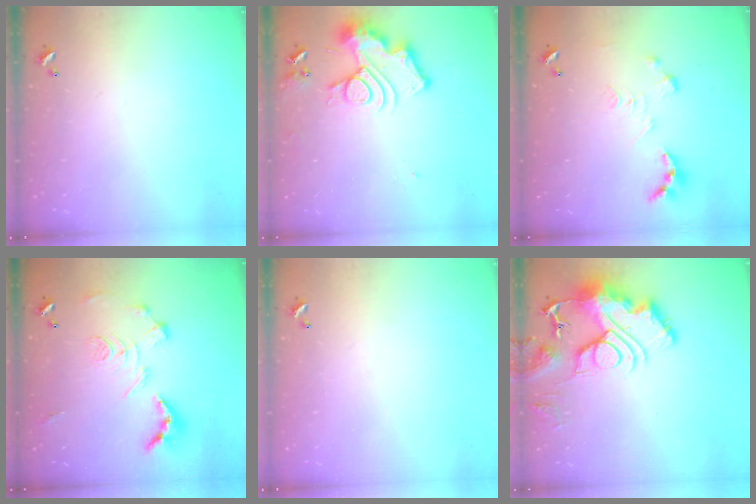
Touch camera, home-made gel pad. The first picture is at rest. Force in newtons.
{"total": 13.0, "press": 12.9, "slide": 1.3}
{"total": 0.0}
{"total": 2.9, "press": 2.3, "slide": 1.7}
{"total": 0.0}
{"total": 17.8, "press": 17.8, "slide": 1.8}